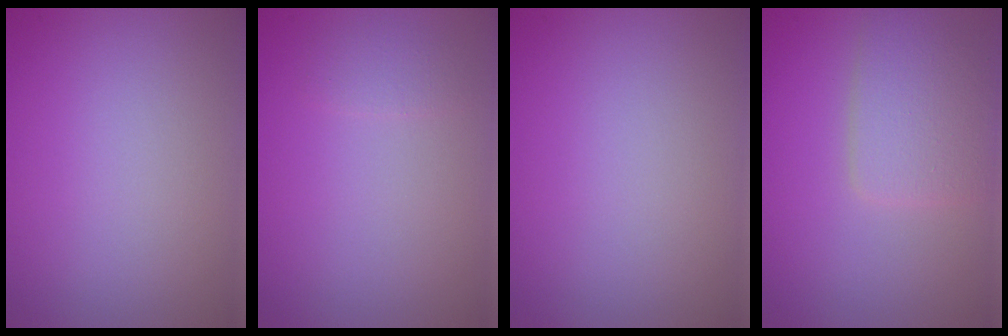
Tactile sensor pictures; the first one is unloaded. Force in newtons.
{"total": 0.9, "press": 0.9, "slide": 0.0}
{"total": 0.0}
{"total": 3.5, "press": 3.5, "slide": 0.2}